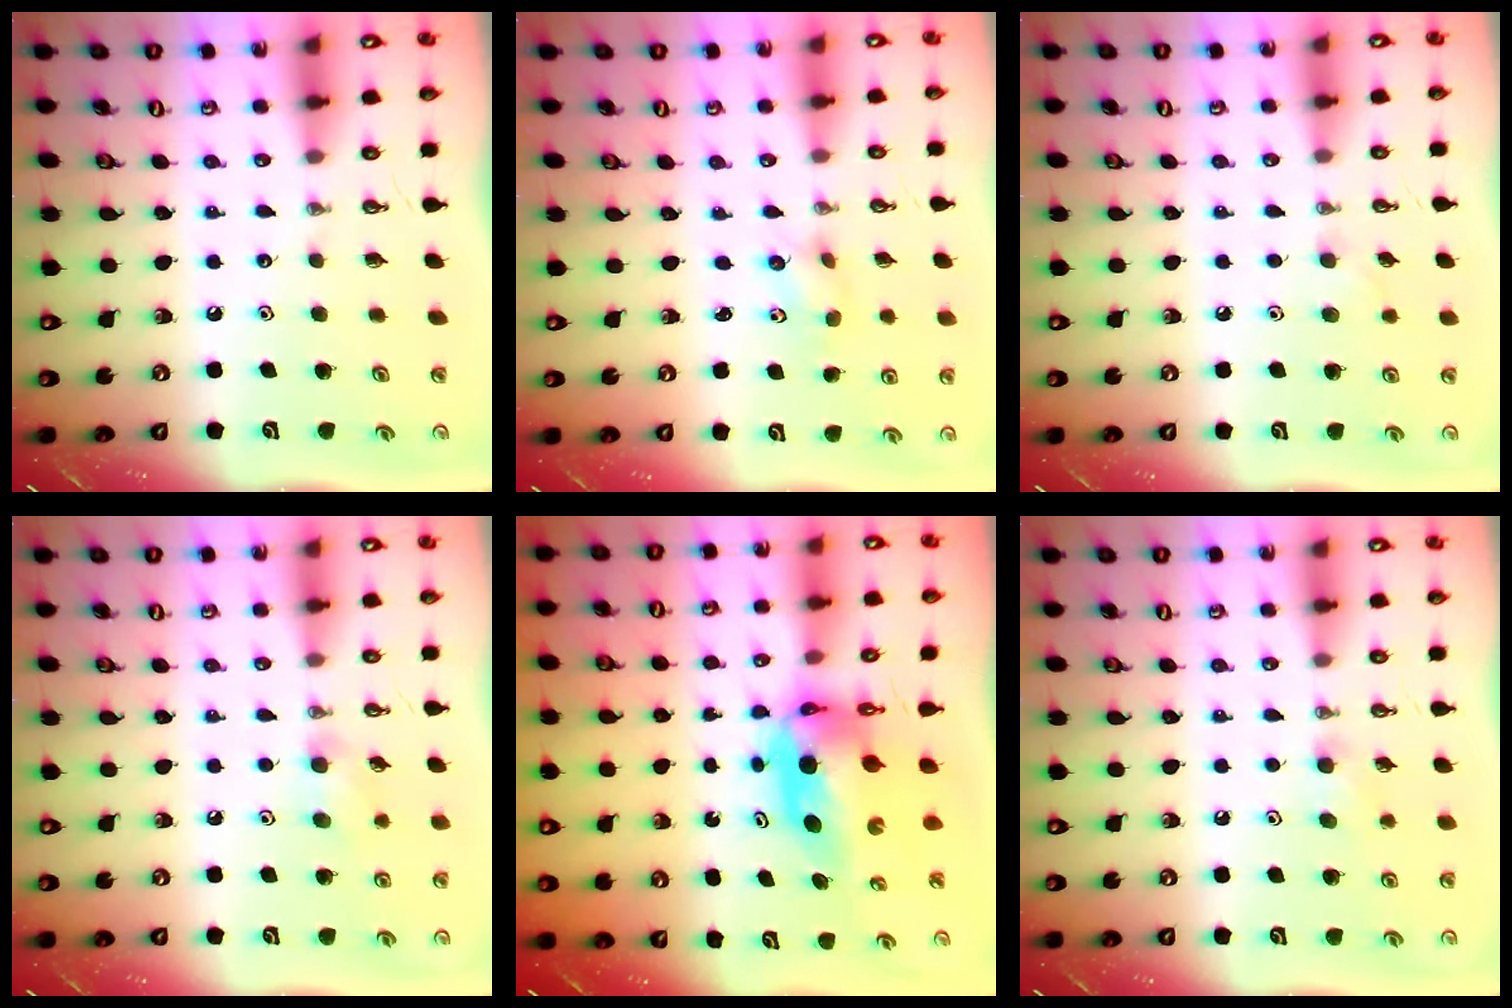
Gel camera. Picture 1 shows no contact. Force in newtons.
{"total": 3.8, "press": 3.5, "slide": 1.5}
{"total": 6.1, "press": 5.5, "slide": 2.6}
{"total": 7.1, "press": 6.9, "slide": 1.7}
{"total": 6.4, "press": 6.4, "slide": 0.5}
{"total": 4.8, "press": 4.2, "slide": 2.3}